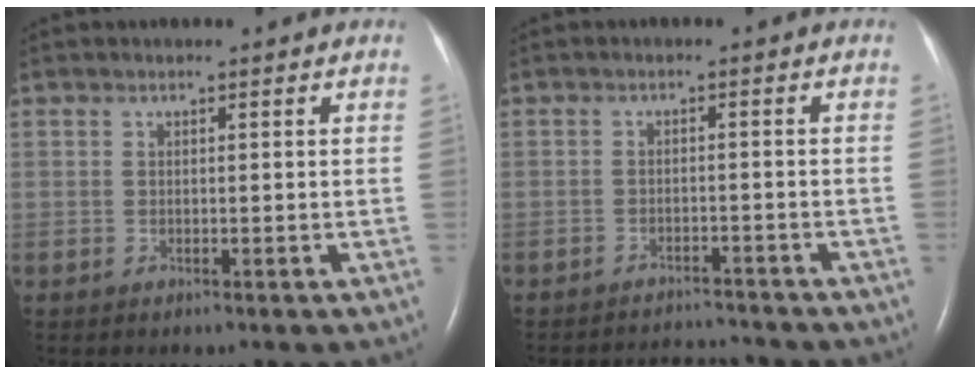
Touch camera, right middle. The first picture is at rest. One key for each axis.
{"total": 4.6, "fx": -4.5, "fy": -0.2, "fz": -0.7, "tx": 0.004, "ty": -0.002, "tz": -0.070}